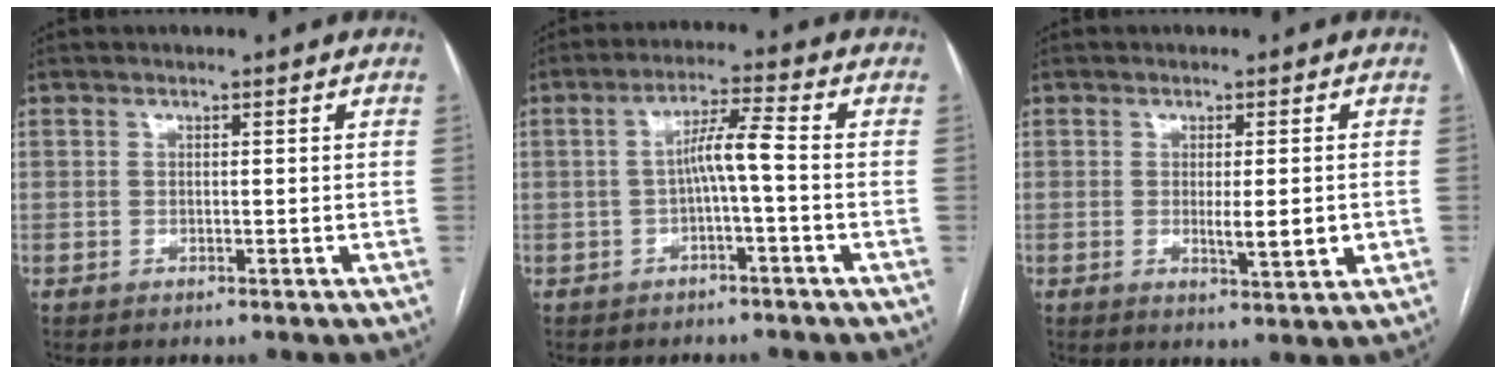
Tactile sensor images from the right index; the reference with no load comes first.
{"total": 4.9, "force": [-0.8, 0.0, 4.9], "torque": [-0.085, 0.020, -0.012]}
{"total": 4.5, "force": [-0.6, 0.7, 4.4], "torque": [-0.069, -0.008, -0.005]}